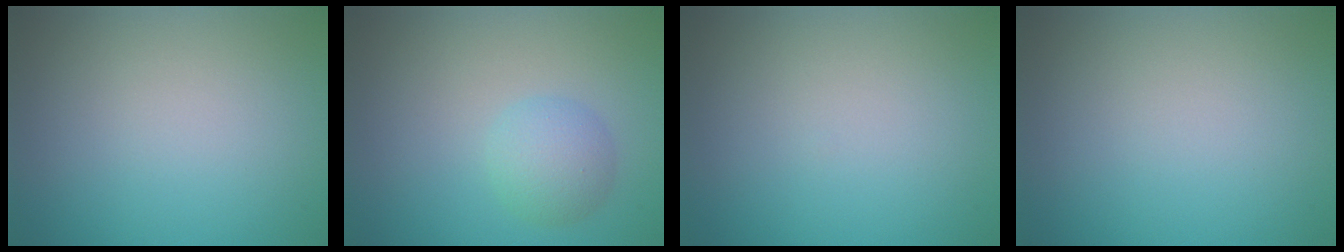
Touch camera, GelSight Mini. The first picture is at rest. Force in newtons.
{"total": 2.8, "press": 2.8, "slide": 0.1}
{"total": 0.0}
{"total": 0.0}